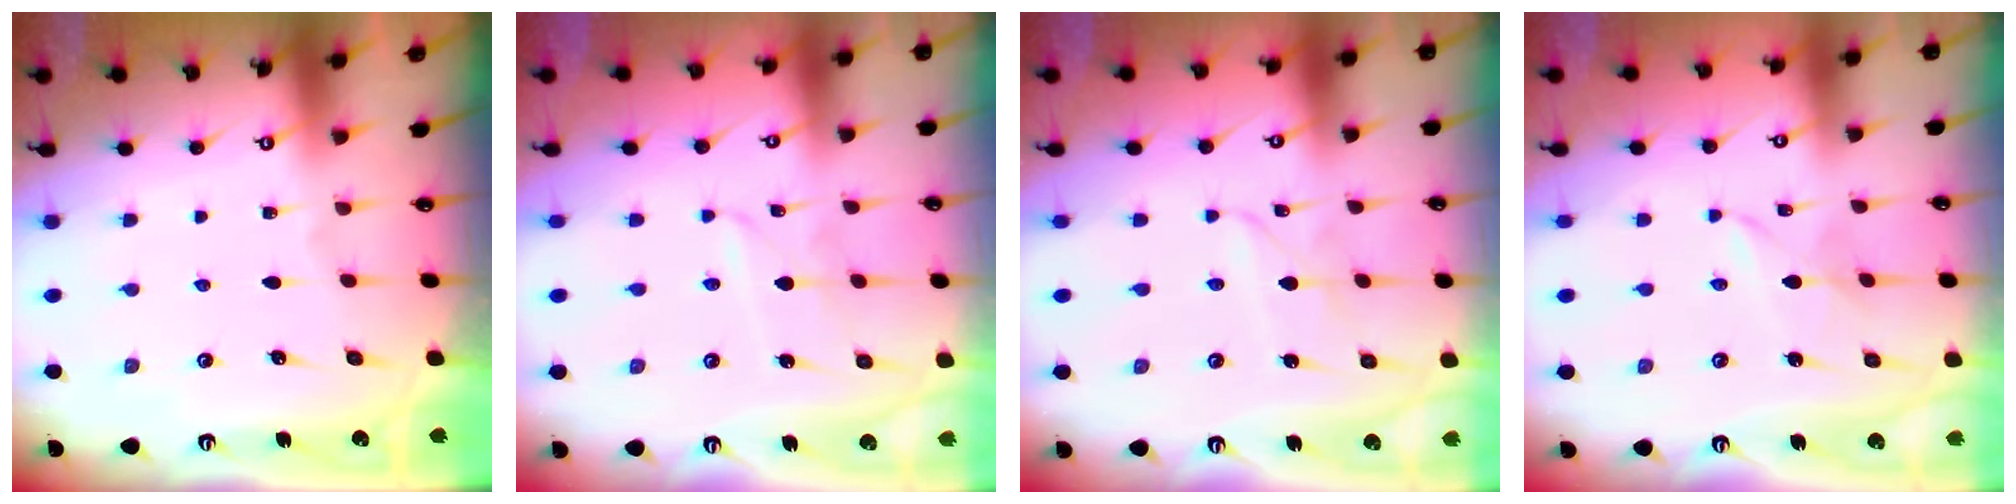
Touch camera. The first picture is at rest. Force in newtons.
{"total": 2.9, "press": 2.9, "slide": 0.4}
{"total": 2.4, "press": 2.4, "slide": 0.3}
{"total": 1.4, "press": 1.4, "slide": 0.2}